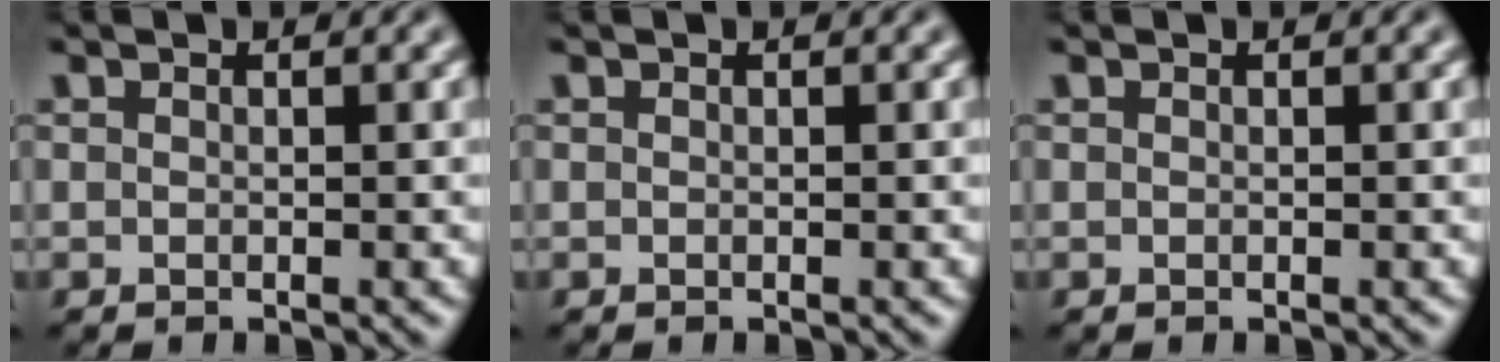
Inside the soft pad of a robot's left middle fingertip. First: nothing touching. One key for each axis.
{"total": 0.0}
{"total": 0.0}